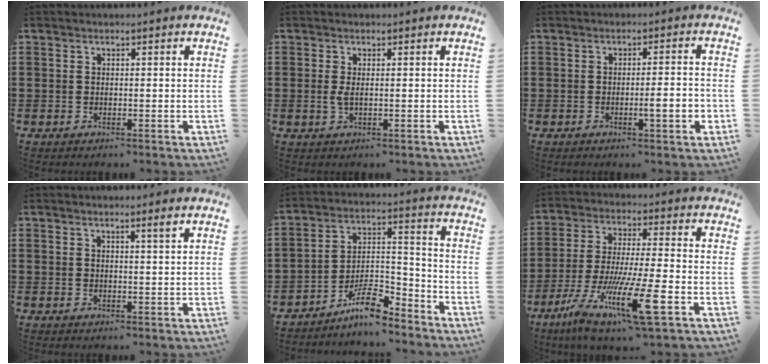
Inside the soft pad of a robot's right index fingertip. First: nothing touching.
{"total": 1.6, "force": [0.0, 0.4, 1.6], "torque": [-0.038, -0.003, -0.003]}
{"total": 4.1, "force": [-1.1, 0.2, 3.9], "torque": [-0.064, -0.007, -0.019]}
{"total": 1.6, "force": [1.0, -0.1, 1.3], "torque": [-0.025, -0.002, 0.016]}
{"total": 8.8, "force": [-7.1, 2.8, 4.4], "torque": [-0.071, 0.026, -0.130]}
{"total": 14.6, "force": [-6.7, 2.3, 12.8], "torque": [-0.268, -0.011, -0.121]}